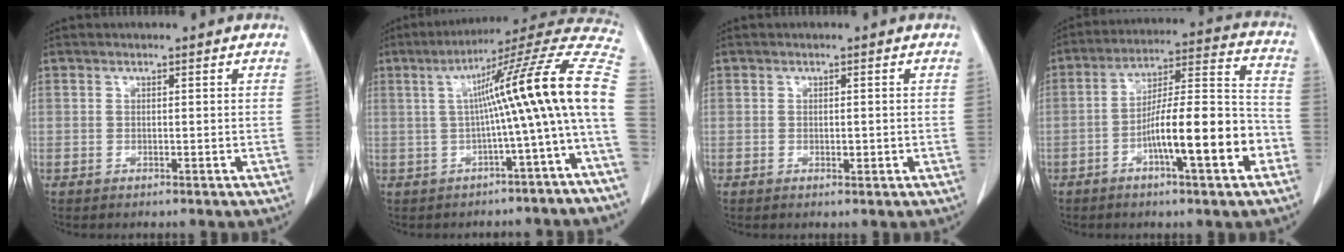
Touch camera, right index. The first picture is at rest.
{"total": 16.7, "force": [-0.9, -1.4, 16.6], "torque": [-0.221, 0.042, -0.023]}
{"total": 1.0, "force": [-0.2, 0.6, 0.8], "torque": [-0.010, 0.000, -0.002]}
{"total": 14.7, "force": [-5.6, 1.8, 13.5], "torque": [-0.218, 0.014, -0.089]}